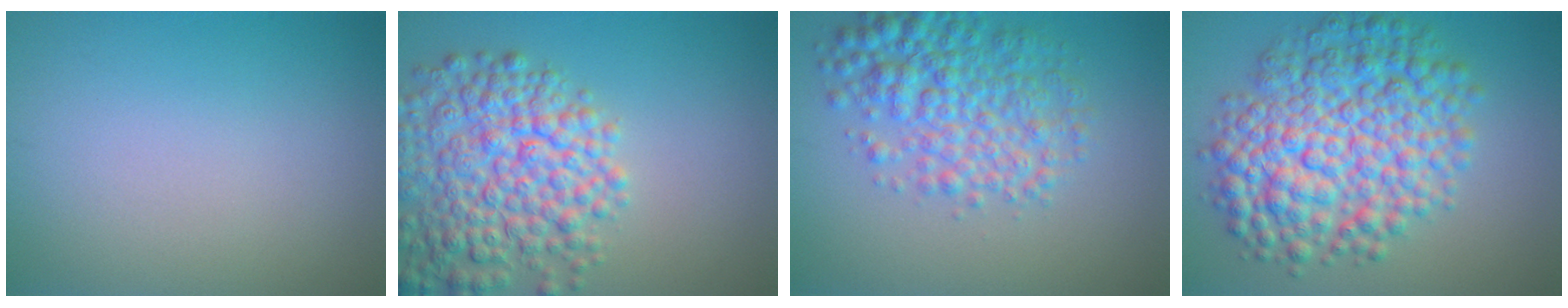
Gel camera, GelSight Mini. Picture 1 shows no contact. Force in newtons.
{"total": 8.0, "press": 7.9, "slide": 0.5}
{"total": 5.7, "press": 5.7, "slide": 0.1}
{"total": 10.0, "press": 10.0, "slide": 0.1}